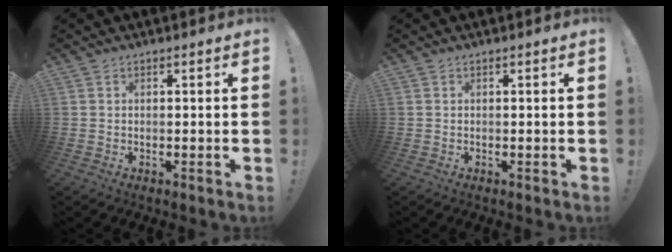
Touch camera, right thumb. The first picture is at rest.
{"total": 0.0}